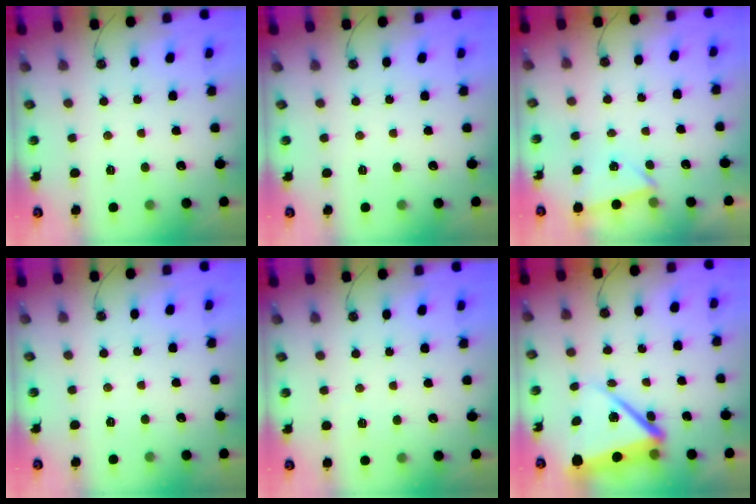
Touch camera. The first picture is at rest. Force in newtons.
{"total": 0.0}
{"total": 2.5, "press": 0.6, "slide": 2.4}
{"total": 0.0}
{"total": 1.7, "press": 1.7, "slide": 0.4}
{"total": 12.6, "press": 12.6, "slide": 1.0}